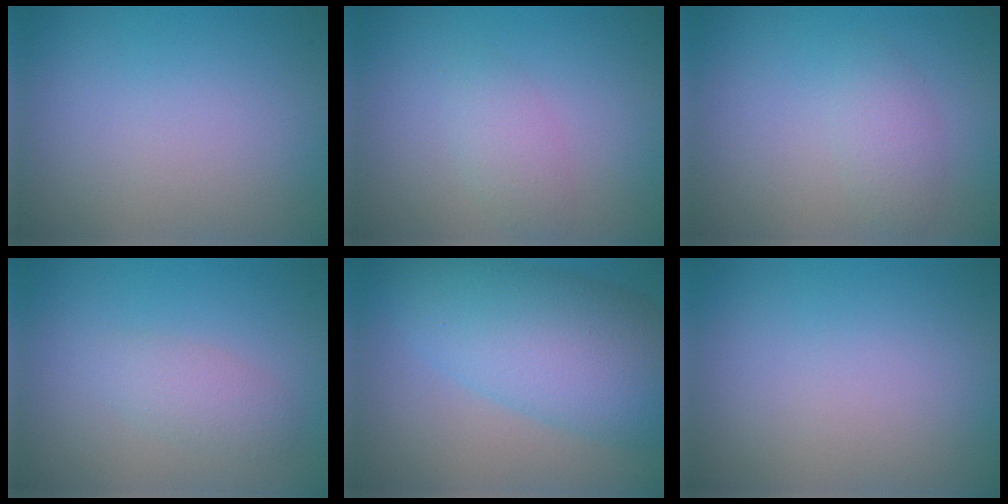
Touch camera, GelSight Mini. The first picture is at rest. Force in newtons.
{"total": 1.9, "press": 1.9, "slide": 0.1}
{"total": 1.8, "press": 1.8, "slide": 0.1}
{"total": 1.9, "press": 1.9, "slide": 0.1}
{"total": 9.1, "press": 9.1, "slide": 0.0}
{"total": 0.0}